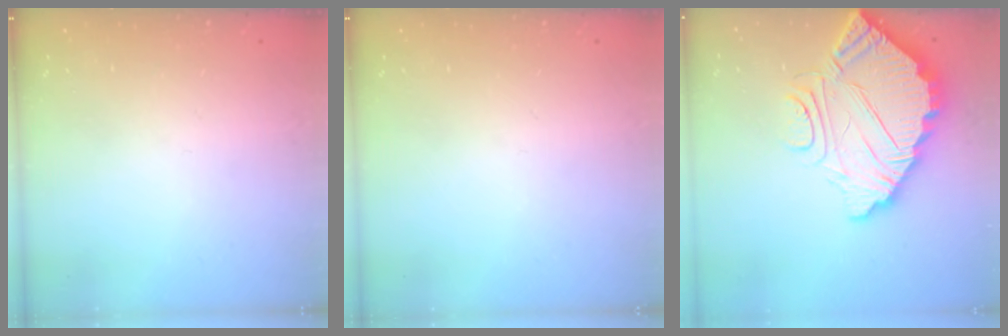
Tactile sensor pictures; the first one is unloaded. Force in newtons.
{"total": 0.0}
{"total": 12.3, "press": 12.2, "slide": 1.0}